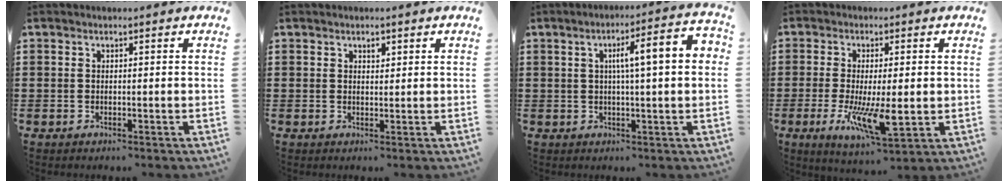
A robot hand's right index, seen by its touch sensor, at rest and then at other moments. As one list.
[{"total": 1.1, "force": [0.7, 0.7, 0.6], "torque": [-0.006, 0.000, 0.011]}, {"total": 7.4, "force": [1.0, 0.9, 7.3], "torque": [-0.122, -0.003, 0.005]}, {"total": 9.4, "force": [-1.9, 2.9, 8.7], "torque": [-0.170, -0.017, -0.026]}]